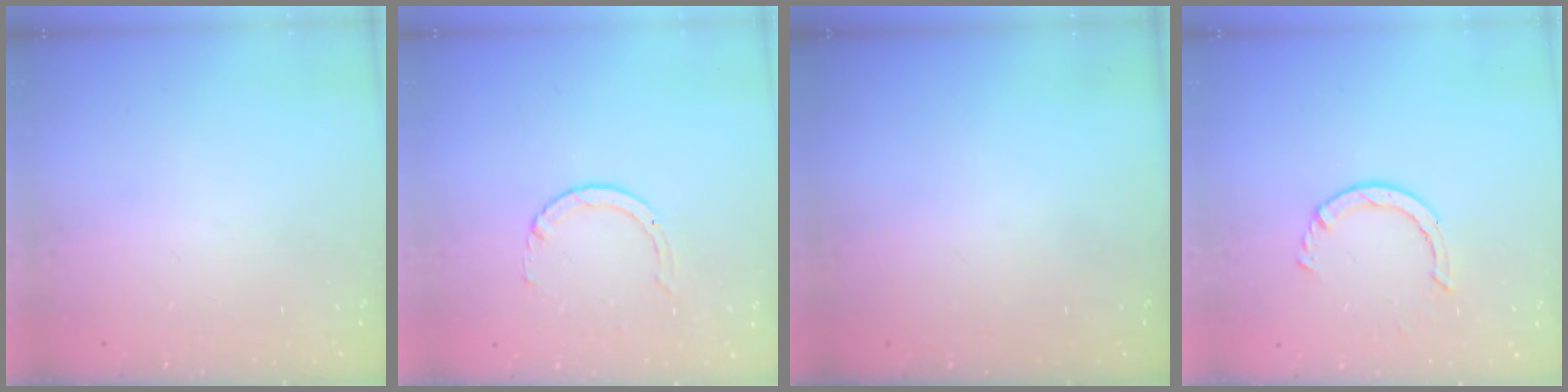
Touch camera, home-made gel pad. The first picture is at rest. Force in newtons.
{"total": 3.2, "press": 3.2, "slide": 0.4}
{"total": 0.0}
{"total": 2.2, "press": 2.2, "slide": 0.4}